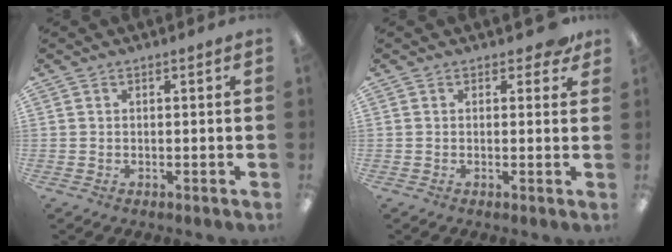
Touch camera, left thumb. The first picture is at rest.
{"total": 2.7, "force": [1.4, 1.6, 1.6], "torque": [-0.010, -0.004, 0.021]}